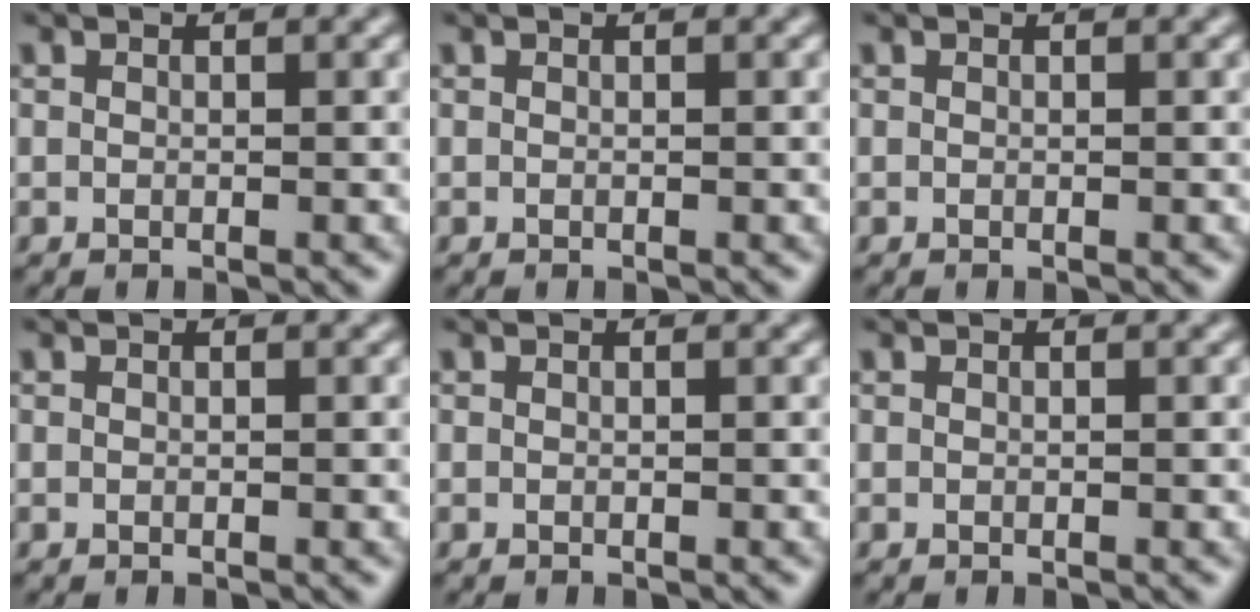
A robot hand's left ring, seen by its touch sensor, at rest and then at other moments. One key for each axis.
{"total": 0.0}
{"total": 0.0}
{"total": 0.0}
{"total": 0.0}
{"total": 0.0}